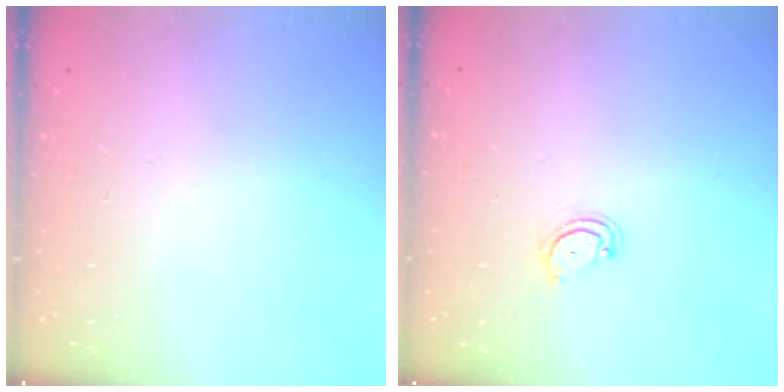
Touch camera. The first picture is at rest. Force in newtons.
{"total": 3.3, "press": 3.3, "slide": 0.2}